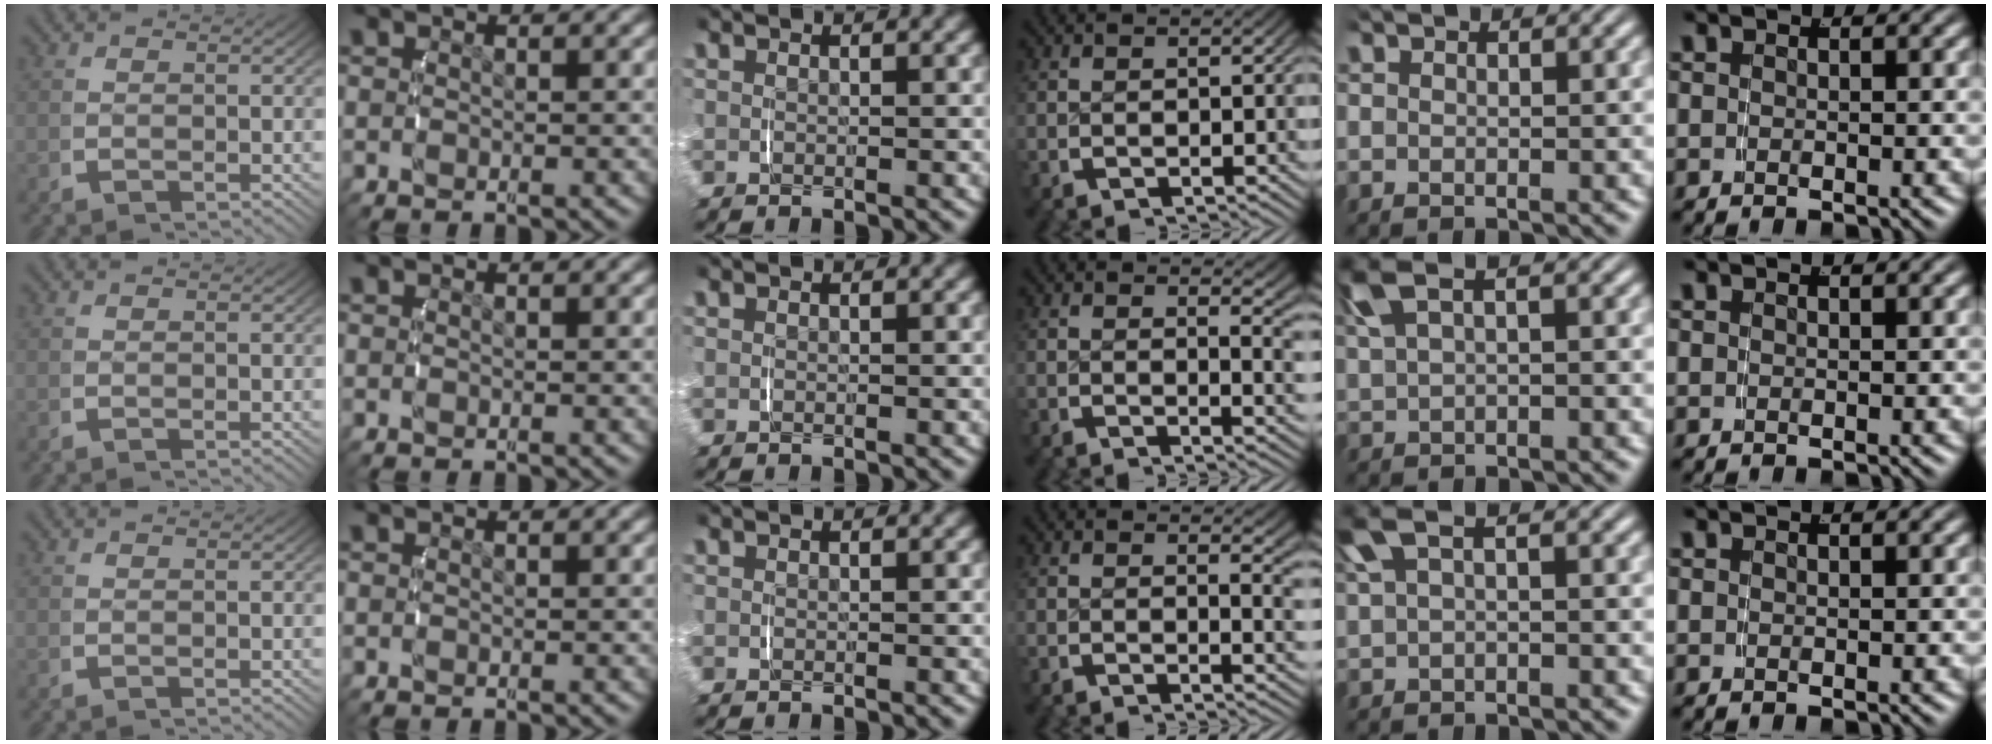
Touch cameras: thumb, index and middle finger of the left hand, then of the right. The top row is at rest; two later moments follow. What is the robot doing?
{"motion": "lift_and_place", "object": "measuring cup"}